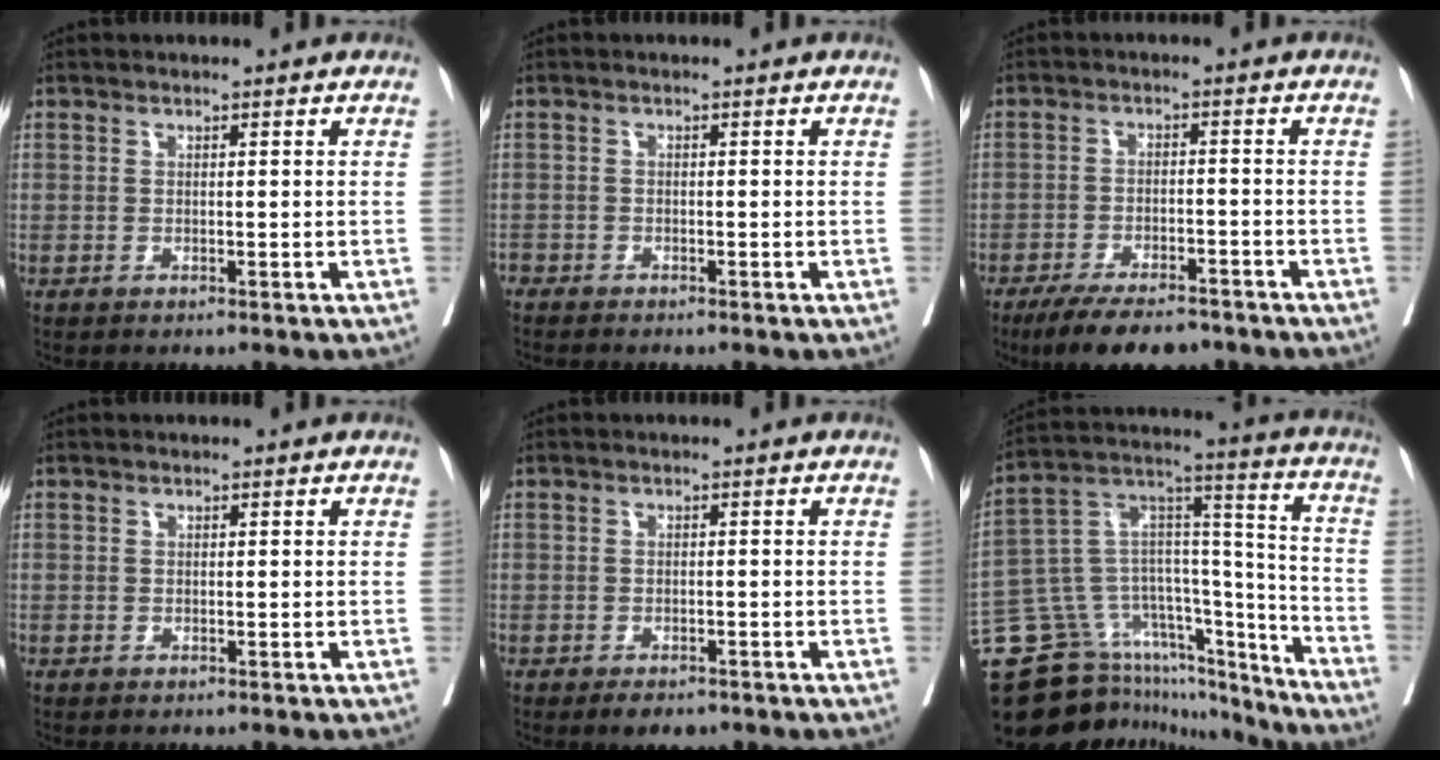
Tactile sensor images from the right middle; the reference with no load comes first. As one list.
[{"total": 2.0, "force": [-1.9, 0.4, 0.3], "torque": [-0.003, -0.005, -0.033]}, {"total": 9.9, "force": [-7.9, 3.4, 4.9], "torque": [-0.072, -0.009, -0.125]}, {"total": 0.0}, {"total": 2.8, "force": [-2.1, 1.4, 1.3], "torque": [-0.013, -0.001, -0.024]}, {"total": 23.2, "force": [-19.7, 9.8, 7.3], "torque": [-0.137, 0.081, -0.301]}]